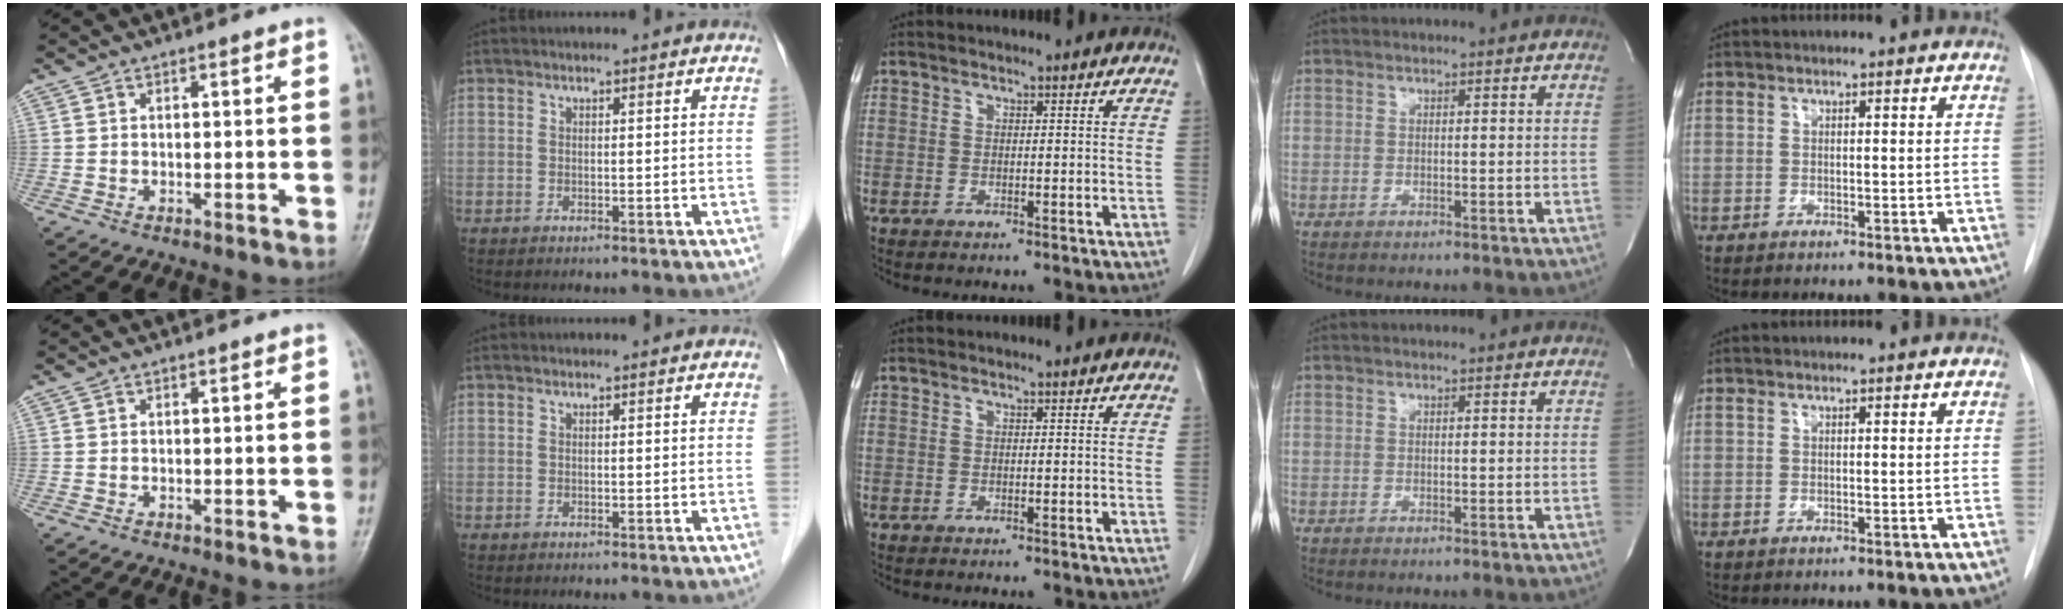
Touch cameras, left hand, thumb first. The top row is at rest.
{}